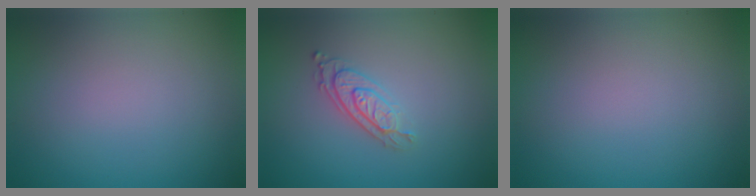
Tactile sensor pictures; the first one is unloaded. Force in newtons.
{"total": 2.8, "press": 2.2, "slide": 1.7}
{"total": 0.0}